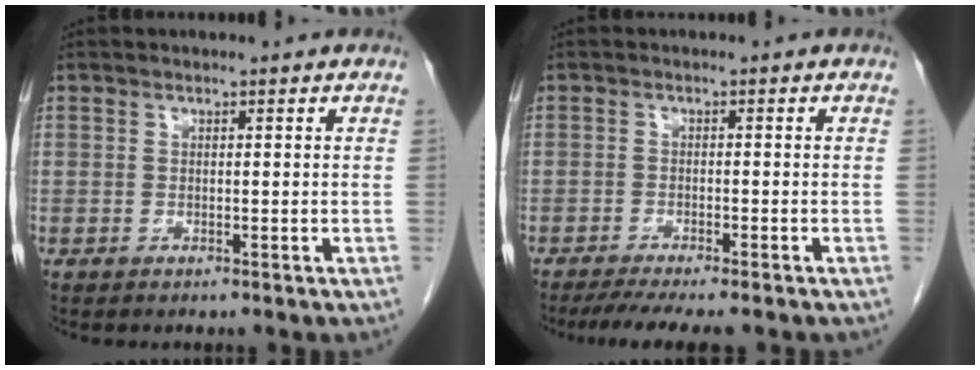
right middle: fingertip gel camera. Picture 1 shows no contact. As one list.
[{"total": 7.4, "force": [-6.2, 0.6, 4.0], "torque": [-0.051, -0.010, -0.095]}]